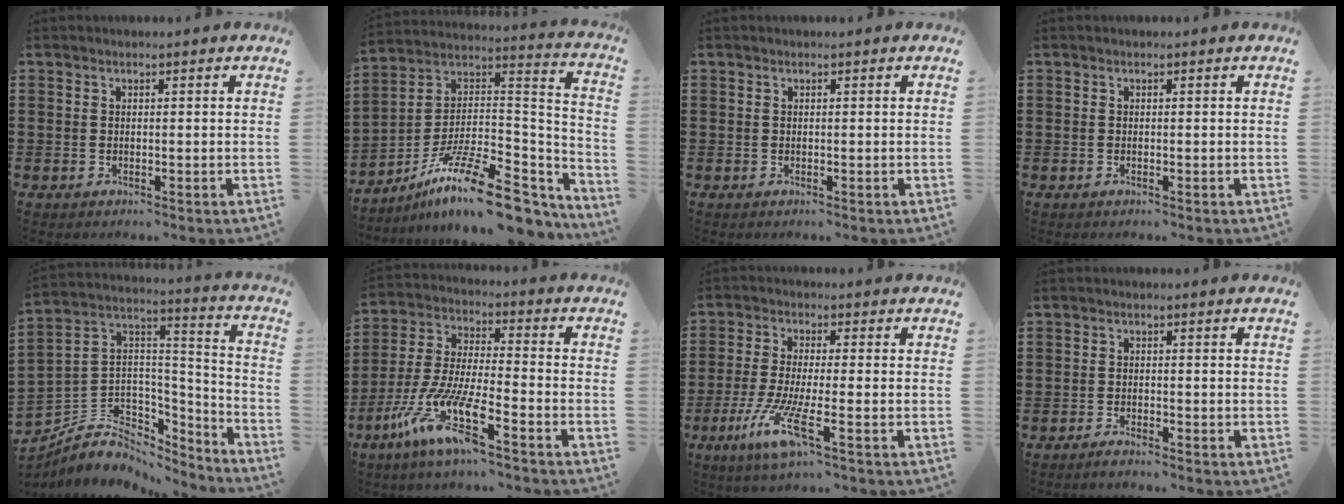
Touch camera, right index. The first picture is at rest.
{"total": 15.5, "force": [-10.2, 4.6, 10.7], "torque": [-0.184, 0.024, -0.178]}
{"total": 0.0}
{"total": 0.0}
{"total": 6.3, "force": [-3.6, 5.0, 1.6], "torque": [-0.055, -0.014, -0.066]}
{"total": 12.0, "force": [-8.5, 1.2, 8.3], "torque": [-0.206, -0.018, -0.176]}
{"total": 8.1, "force": [-3.6, 0.7, 7.2], "torque": [-0.166, -0.025, -0.069]}
{"total": 1.3, "force": [-1.2, -0.2, 0.2], "torque": [-0.004, -0.001, -0.023]}